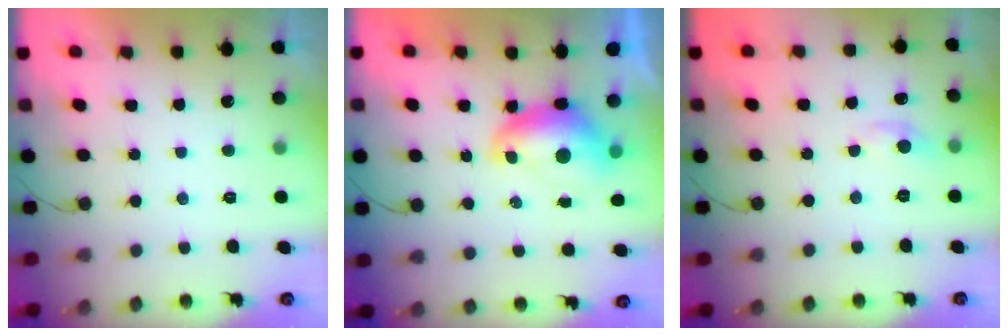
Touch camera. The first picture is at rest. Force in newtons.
{"total": 9.2, "press": 9.1, "slide": 1.0}
{"total": 3.0, "press": 3.0, "slide": 0.4}